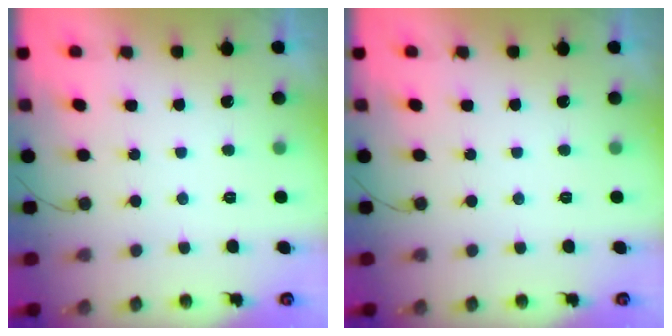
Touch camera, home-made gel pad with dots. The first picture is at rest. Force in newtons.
{"total": 0.0}